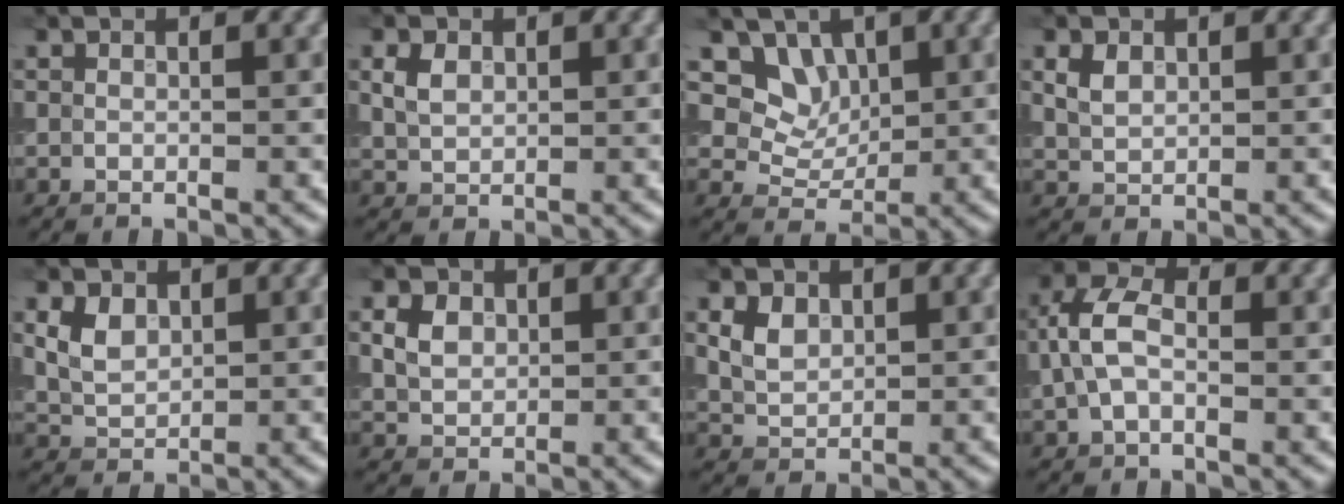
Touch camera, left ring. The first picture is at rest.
{"total": 2.0, "force": [0.6, 1.4, 1.3], "torque": [-0.031, 0.008, 0.016]}
{"total": 3.9, "force": [1.7, 3.0, 1.8], "torque": [-0.042, -0.017, 0.047]}
{"total": 1.8, "force": [0.6, 1.2, 1.1], "torque": [-0.028, 0.006, 0.018]}
{"total": 2.8, "force": [0.9, 1.9, 1.8], "torque": [-0.045, 0.006, 0.023]}
{"total": 2.8, "force": [0.8, 2.1, 1.7], "torque": [-0.040, 0.004, 0.019]}
{"total": 3.2, "force": [1.3, 2.2, 1.9], "torque": [-0.049, 0.012, 0.027]}
{"total": 4.5, "force": [-0.3, 2.7, 3.6], "torque": [-0.081, 0.017, -0.008]}